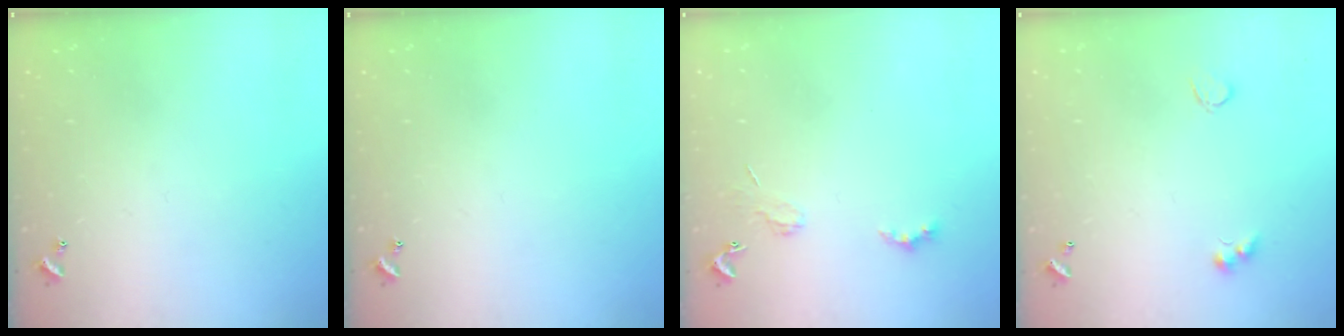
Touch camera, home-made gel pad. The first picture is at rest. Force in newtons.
{"total": 0.0}
{"total": 2.0, "press": 1.9, "slide": 0.4}
{"total": 3.7, "press": 3.7, "slide": 0.7}